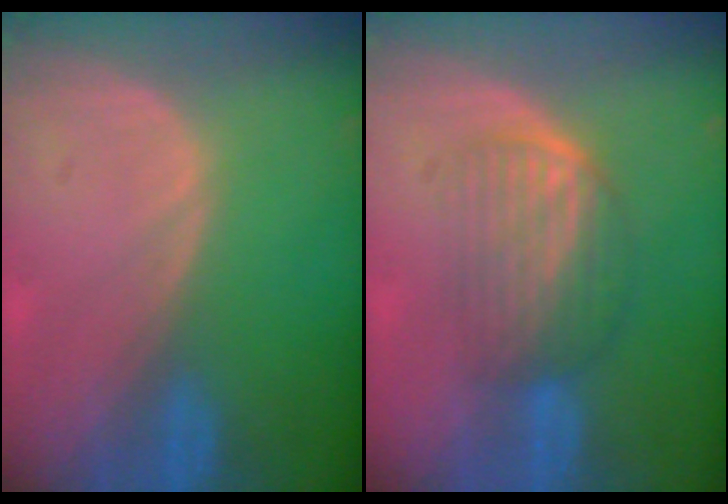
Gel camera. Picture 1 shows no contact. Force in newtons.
{"total": 5.8, "press": 5.5, "slide": 2.0}